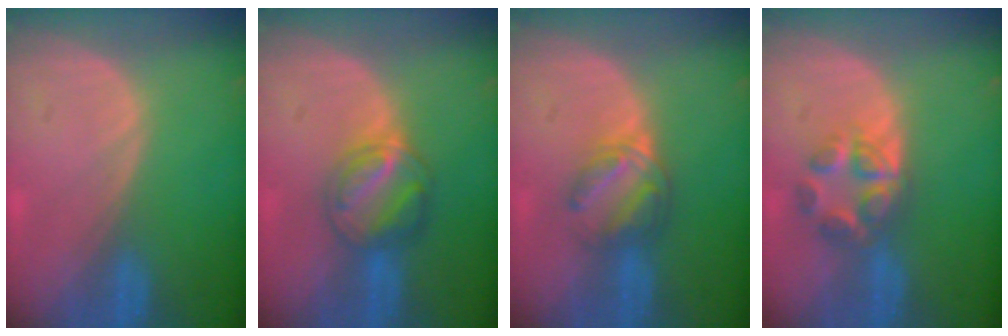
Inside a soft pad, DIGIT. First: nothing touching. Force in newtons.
{"total": 5.8, "press": 5.8, "slide": 0.6}
{"total": 6.2, "press": 5.3, "slide": 3.2}
{"total": 5.9, "press": 5.3, "slide": 2.5}